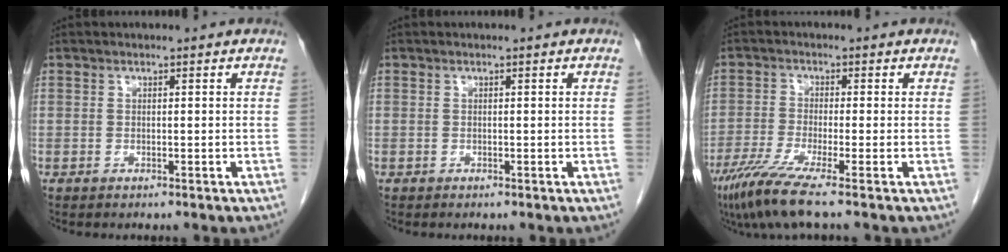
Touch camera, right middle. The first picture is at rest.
{"total": 0.0}
{"total": 7.0, "force": [-4.9, -0.8, 5.0], "torque": [-0.097, -0.025, -0.095]}